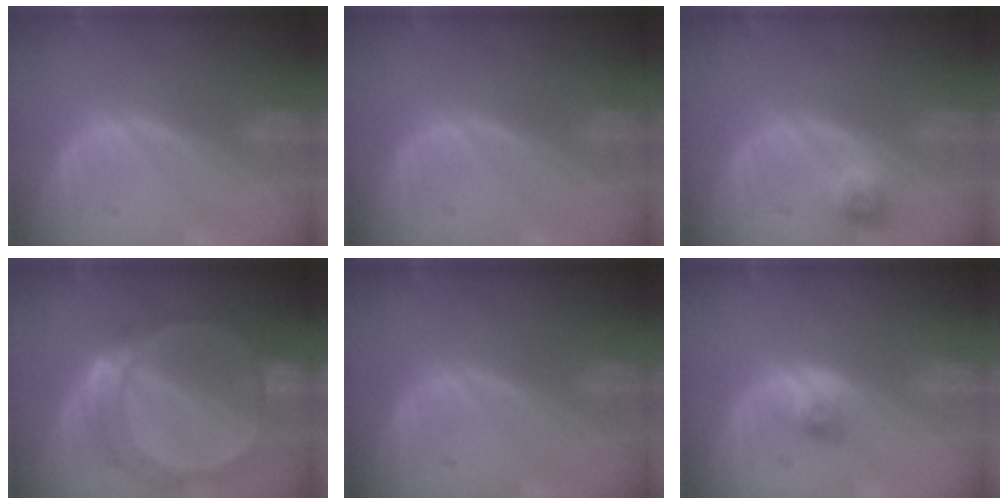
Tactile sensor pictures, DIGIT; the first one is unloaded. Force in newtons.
{"total": 0.0}
{"total": 2.3, "press": 2.2, "slide": 0.3}
{"total": 9.2, "press": 8.1, "slide": 4.5}
{"total": 0.0}
{"total": 2.2, "press": 2.2, "slide": 0.3}